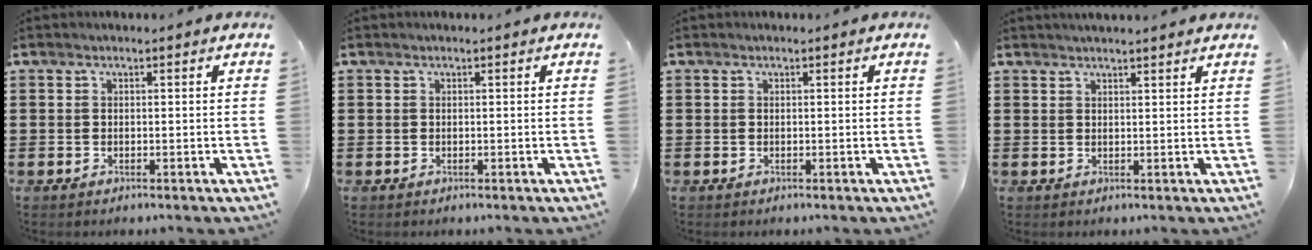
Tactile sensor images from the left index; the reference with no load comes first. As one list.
[{"total": 0.0}, {"total": 0.0}, {"total": 1.5, "force": [1.5, 0.0, 0.3], "torque": [-0.010, 0.002, 0.029]}]